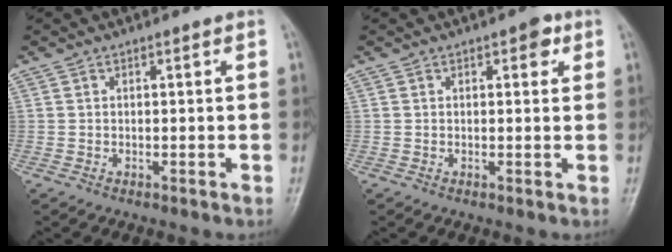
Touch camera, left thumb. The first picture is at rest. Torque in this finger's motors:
{"motor_torque": [0.59, 0.25, 0.50, -0.09, -0.06]}